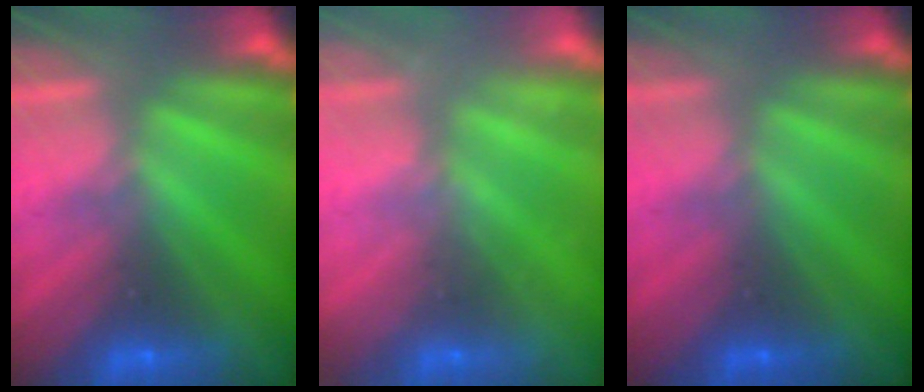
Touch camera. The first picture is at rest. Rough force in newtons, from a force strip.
{"total": 2.3}
{"total": 2.4}